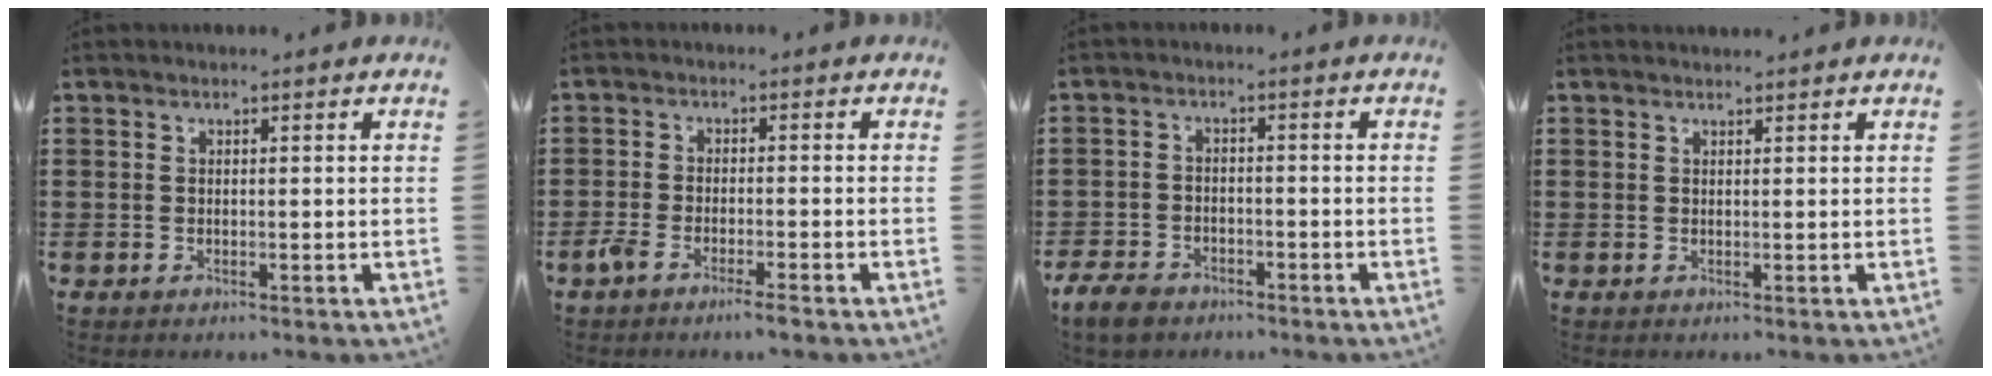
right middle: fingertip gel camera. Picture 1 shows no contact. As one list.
[{"total": 2.9, "force": [-2.1, 0.3, 2.0], "torque": [-0.046, -0.002, -0.041]}, {"total": 3.5, "force": [-3.1, 1.4, 1.1], "torque": [-0.035, 0.002, -0.067]}, {"total": 0.7, "force": [0.7, 0.0, 0.0], "torque": [-0.001, -0.003, 0.015]}]